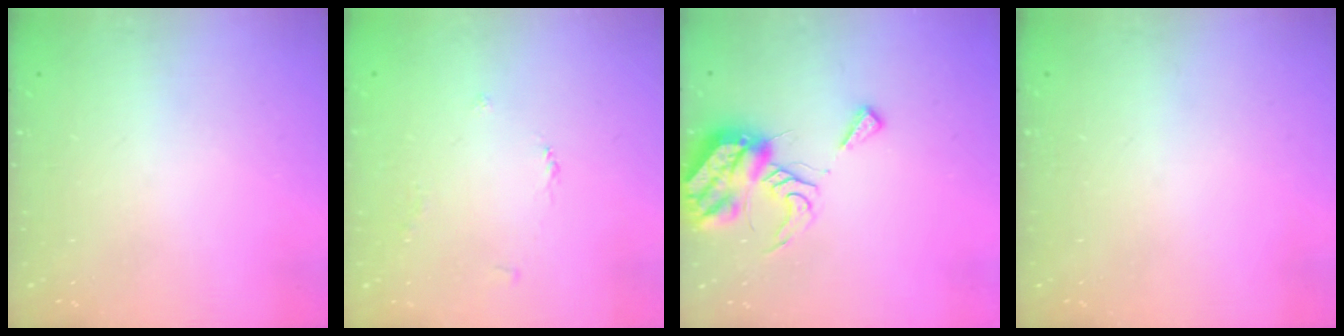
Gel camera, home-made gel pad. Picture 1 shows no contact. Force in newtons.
{"total": 2.5, "press": 2.5, "slide": 0.4}
{"total": 10.1, "press": 10.0, "slide": 1.2}
{"total": 0.0}